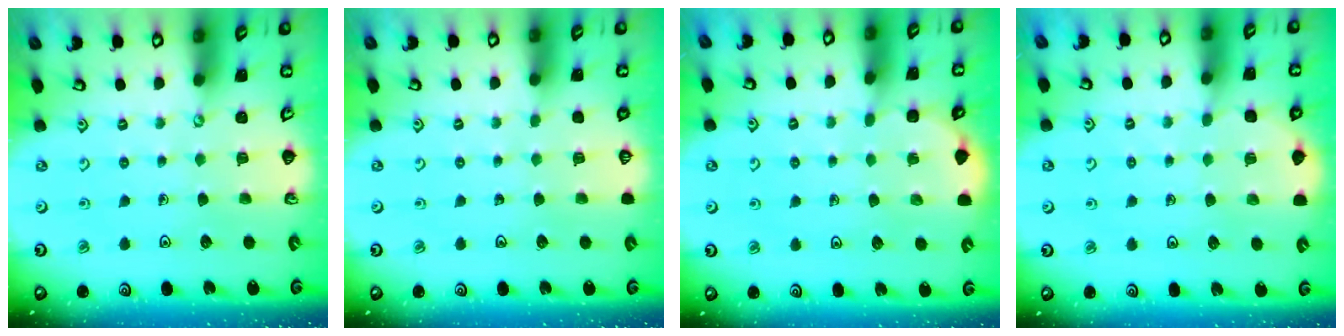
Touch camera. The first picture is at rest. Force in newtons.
{"total": 0.0}
{"total": 2.6, "press": 2.6, "slide": 0.3}
{"total": 4.4, "press": 4.1, "slide": 1.6}